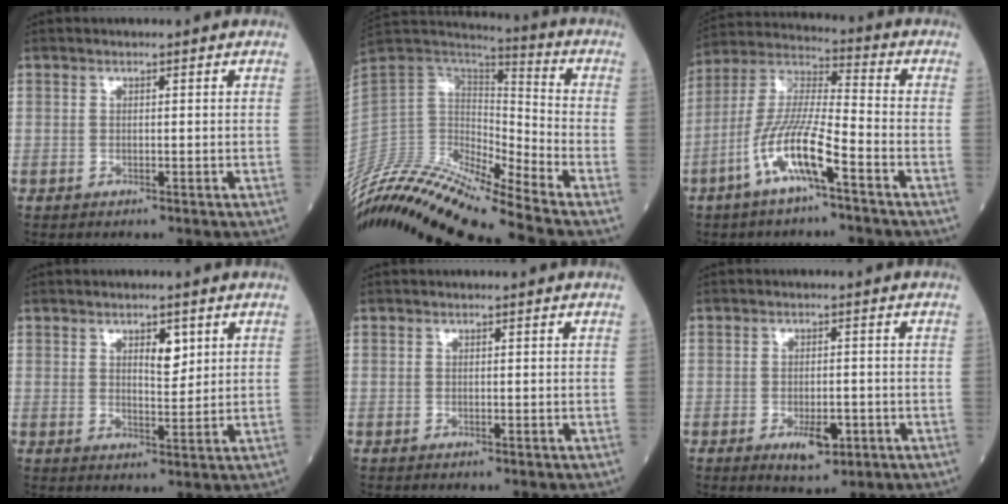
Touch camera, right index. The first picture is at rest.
{"total": 22.2, "force": [-20.1, -0.1, 9.6], "torque": [-0.198, 0.015, -0.365]}
{"total": 11.8, "force": [-5.6, 1.3, 10.4], "torque": [-0.215, 0.001, -0.113]}
{"total": 3.7, "force": [1.7, 1.4, 2.9], "torque": [-0.046, -0.002, 0.028]}
{"total": 0.0}
{"total": 4.6, "force": [-2.0, 1.8, 3.7], "torque": [-0.056, -0.002, -0.022]}